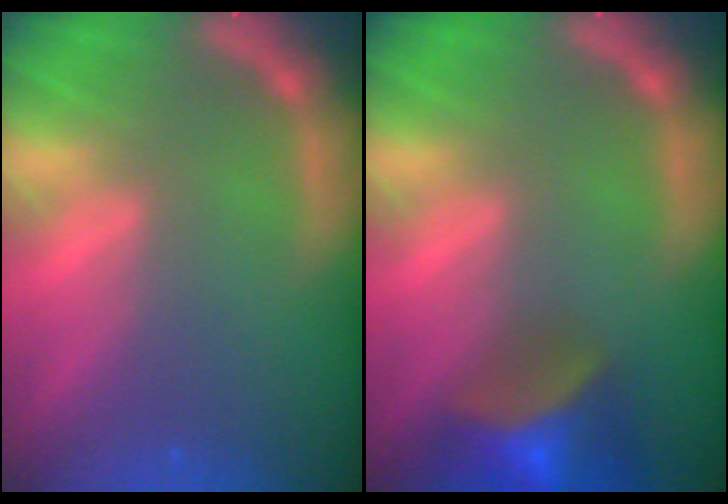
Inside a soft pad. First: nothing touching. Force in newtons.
{"total": 8.0}